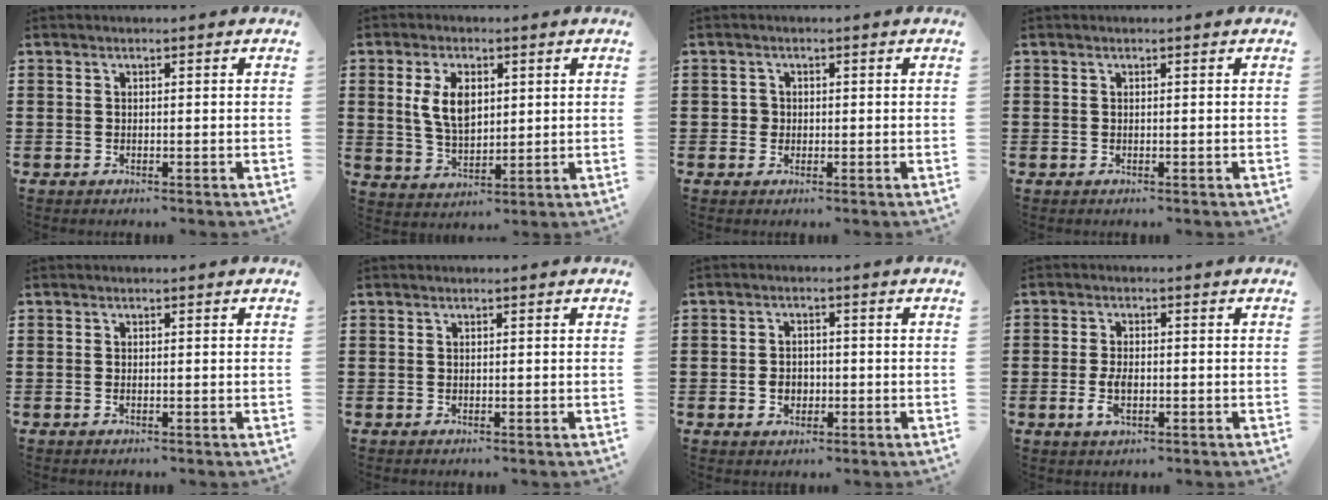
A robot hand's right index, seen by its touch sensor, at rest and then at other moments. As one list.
[{"total": 7.0, "force": [1.6, 3.9, 5.5], "torque": [-0.117, 0.007, 0.024]}, {"total": 1.4, "force": [-0.1, 1.3, 0.4], "torque": [-0.012, 0.006, -0.005]}, {"total": 0.0}, {"total": 0.0}, {"total": 0.0}, {"total": 3.0, "force": [-0.7, 2.3, 1.7], "torque": [-0.039, 0.003, -0.016]}, {"total": 3.9, "force": [-1.0, 1.8, 3.3], "torque": [-0.081, -0.005, -0.022]}]